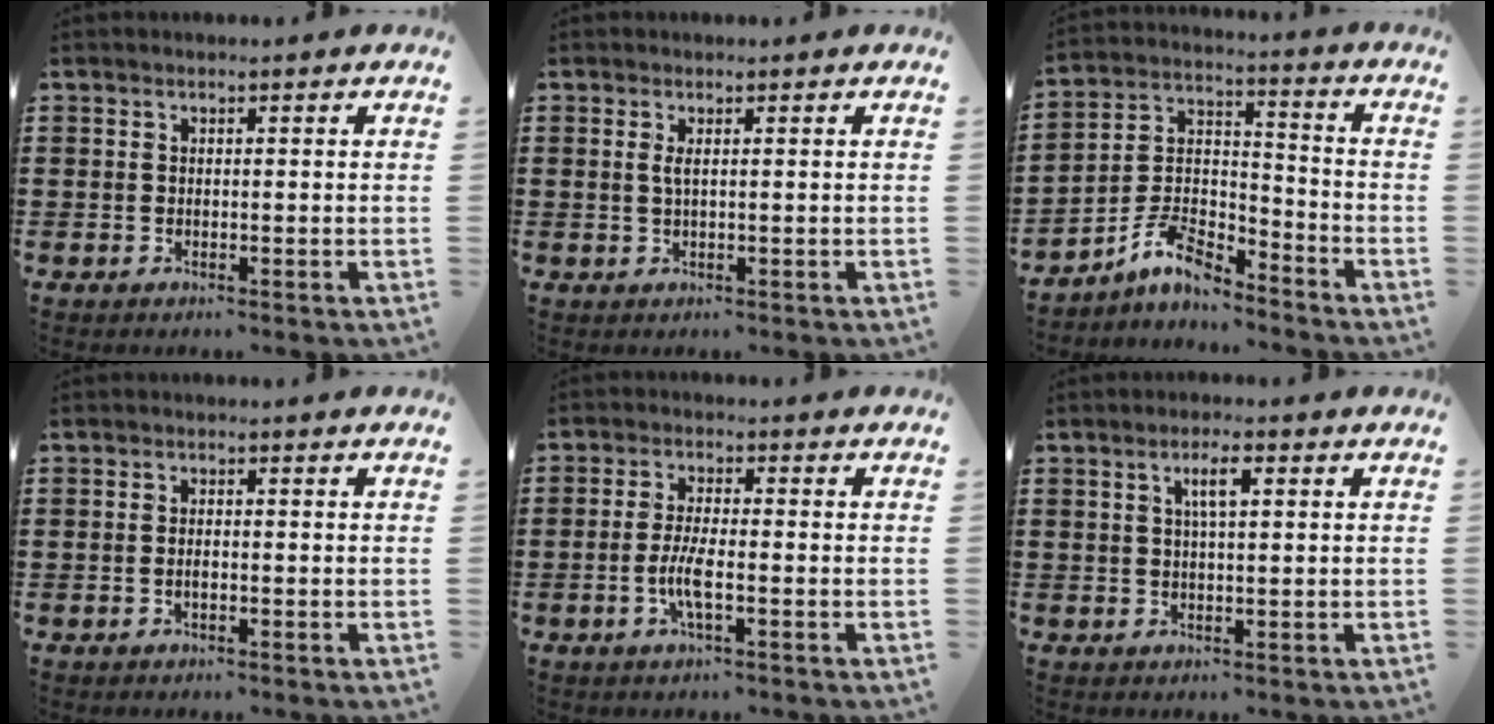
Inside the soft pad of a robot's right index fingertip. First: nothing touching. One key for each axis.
{"total": 1.2, "fx": 0.3, "fy": 0.2, "fz": 1.2, "tx": -0.024, "ty": 0.002, "tz": 0.004}
{"total": 8.0, "fx": -6.6, "fy": 2.5, "fz": 3.7, "tx": -0.087, "ty": 0.008, "tz": -0.130}
{"total": 1.0, "fx": -0.4, "fy": 0.3, "fz": 0.9, "tx": -0.019, "ty": -0.004, "tz": -0.005}
{"total": 4.6, "fx": -1.5, "fy": 0.9, "fz": 4.2, "tx": -0.093, "ty": -0.005, "tz": -0.033}
{"total": 3.5, "fx": 1.2, "fy": 0.9, "fz": 3.1, "tx": -0.064, "ty": 0.008, "tz": 0.018}